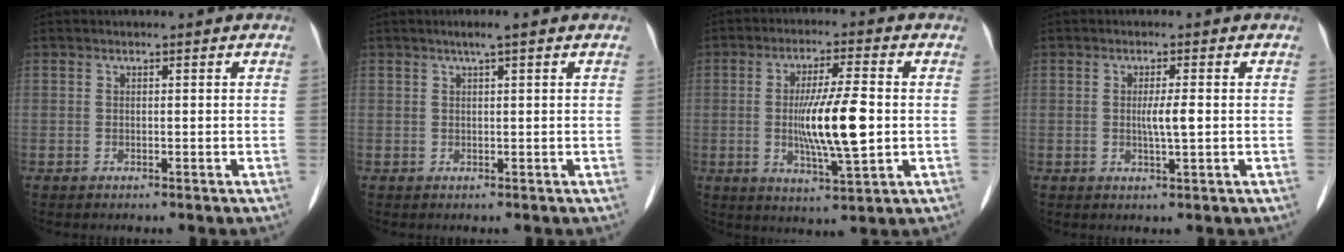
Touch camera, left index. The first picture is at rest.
{"total": 1.7, "force": [1.1, -0.2, 1.2], "torque": [-0.028, 0.008, 0.022]}
{"total": 10.4, "force": [-0.5, 1.2, 10.4], "torque": [-0.193, -0.011, -0.012]}
{"total": 2.8, "force": [0.0, 0.0, 2.8], "torque": [-0.055, -0.003, 0.001]}